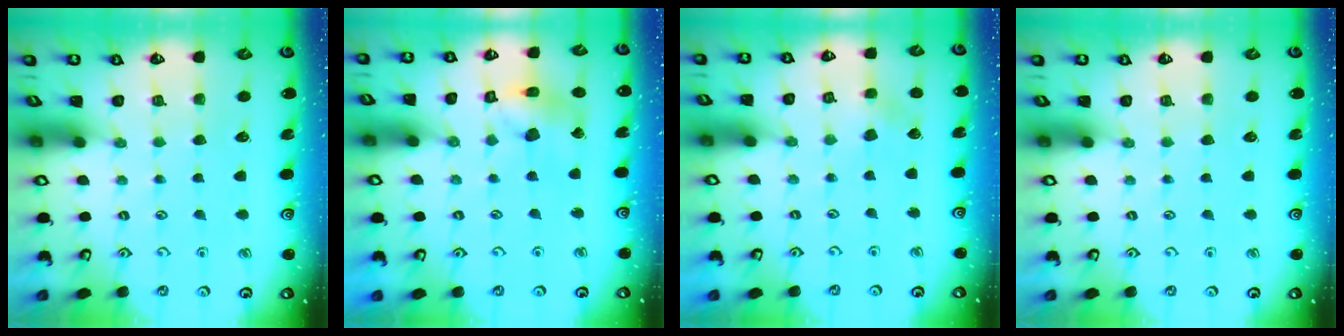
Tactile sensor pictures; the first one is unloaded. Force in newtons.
{"total": 10.8, "press": 10.7, "slide": 1.4}
{"total": 3.4, "press": 3.3, "slide": 0.4}
{"total": 0.0}